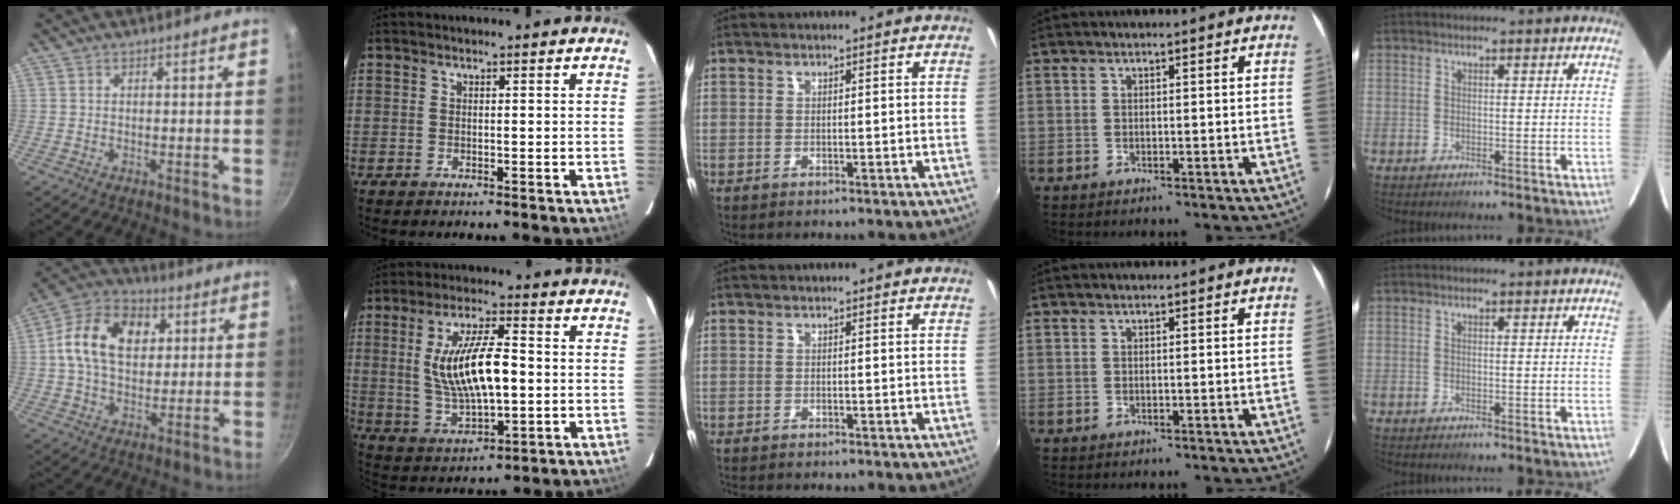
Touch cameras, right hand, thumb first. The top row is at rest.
{"thumb": {"total": 16.0, "force": [3.6, 11.1, 10.9], "torque": [-0.163, 0.014, 0.045]}, "index": {"total": 13.7, "force": [0.5, 4.9, 12.8], "torque": [-0.244, -0.002, 0.023]}, "middle": {"total": 0.7, "force": [-0.7, 0.1, 0.3], "torque": [-0.006, -0.007, -0.011]}}